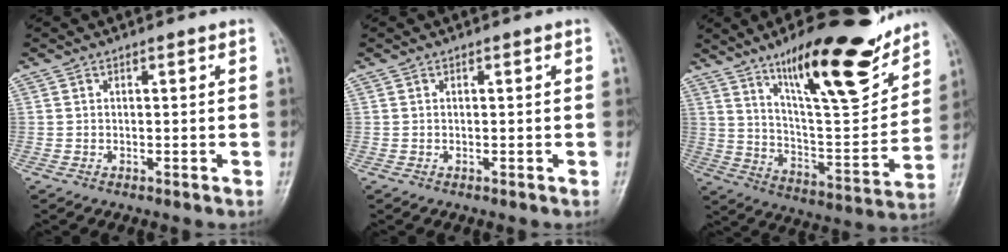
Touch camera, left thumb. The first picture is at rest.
{"total": 0.0}
{"total": 23.8, "force": [15.5, 6.5, 16.9], "torque": [-0.222, -0.076, 0.253]}